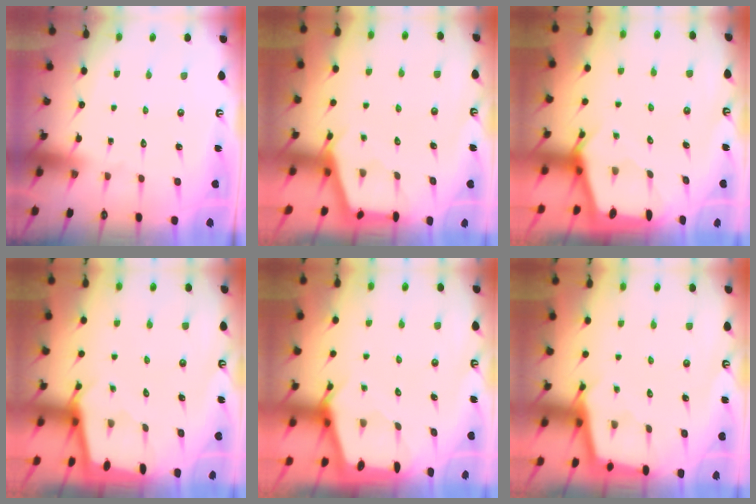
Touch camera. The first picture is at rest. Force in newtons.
{"total": 2.7, "press": 2.7, "slide": 0.3}
{"total": 2.3, "press": 2.3, "slide": 0.2}
{"total": 1.8, "press": 1.7, "slide": 0.2}
{"total": 2.4, "press": 2.4, "slide": 0.2}
{"total": 2.3, "press": 2.3, "slide": 0.2}